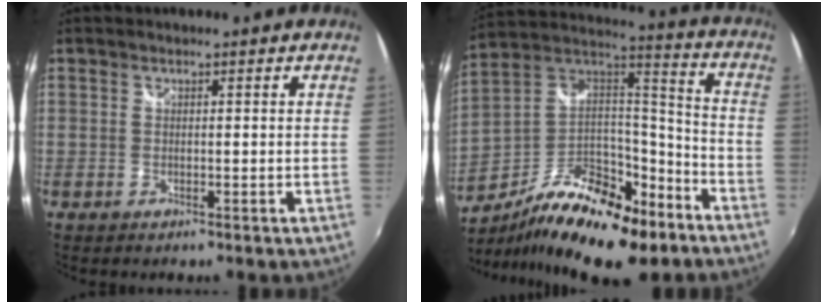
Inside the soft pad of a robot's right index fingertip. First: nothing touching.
{"total": 25.6, "force": [-15.8, 11.1, 16.8], "torque": [-0.306, -0.002, -0.251]}